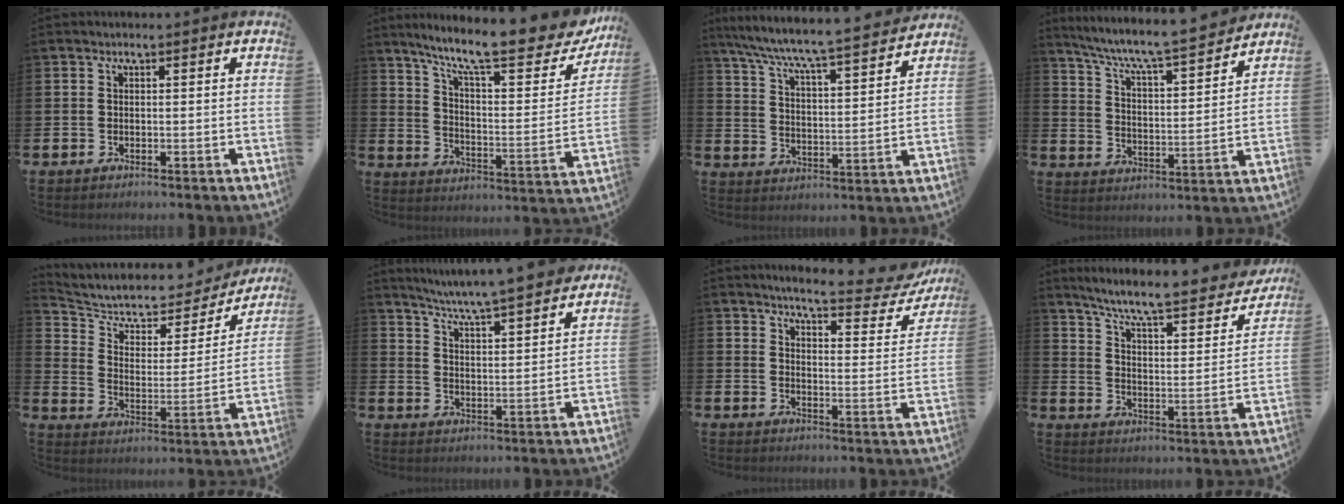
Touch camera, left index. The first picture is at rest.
{"total": 12.3, "force": [10.0, 2.5, 6.8], "torque": [-0.137, -0.070, 0.160]}
{"total": 7.6, "force": [7.2, 0.2, 2.4], "torque": [-0.079, -0.059, 0.120]}
{"total": 7.3, "force": [6.9, 0.3, 2.6], "torque": [-0.081, -0.057, 0.113]}
{"total": 7.7, "force": [6.5, 3.2, 2.7], "torque": [-0.080, -0.048, 0.107]}
{"total": 7.0, "force": [6.7, -0.5, 1.9], "torque": [-0.063, -0.053, 0.114]}
{"total": 5.3, "force": [5.0, 0.7, 1.8], "torque": [-0.035, -0.042, 0.076]}
{"total": 7.6, "force": [6.7, 1.1, 3.4], "torque": [-0.094, -0.050, 0.106]}